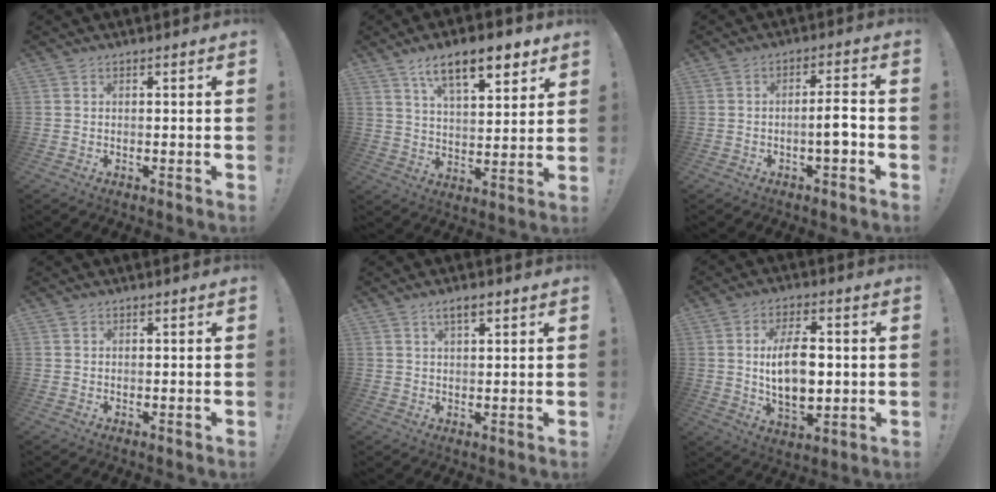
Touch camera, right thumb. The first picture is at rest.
{"total": 14.0, "force": [8.6, 5.0, 9.9], "torque": [-0.153, -0.038, 0.143]}
{"total": 6.1, "force": [-2.0, 1.1, 5.7], "torque": [-0.083, 0.006, -0.035]}
{"total": 0.5, "force": [0.4, 0.4, 0.0], "torque": [0.008, -0.003, 0.005]}
{"total": 4.0, "force": [2.3, 1.4, 3.0], "torque": [-0.049, -0.005, 0.037]}
{"total": 14.0, "force": [0.7, 7.7, 11.7], "torque": [-0.209, -0.006, 0.005]}